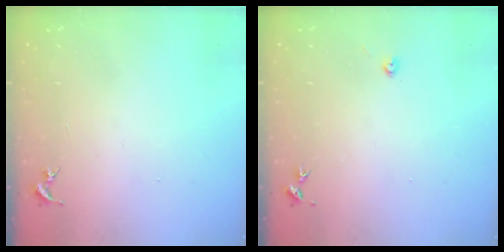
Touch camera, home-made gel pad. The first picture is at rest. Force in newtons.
{"total": 2.2, "press": 2.2, "slide": 0.3}